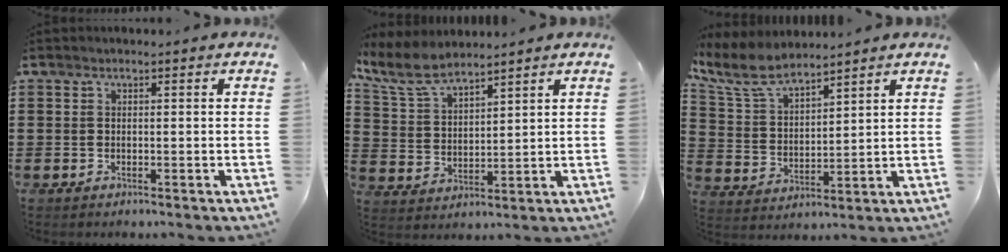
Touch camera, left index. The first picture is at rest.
{"total": 7.3, "force": [6.2, 1.9, 3.3], "torque": [-0.087, -0.013, 0.116]}
{"total": 7.6, "force": [6.6, 2.1, 3.2], "torque": [-0.090, -0.021, 0.120]}